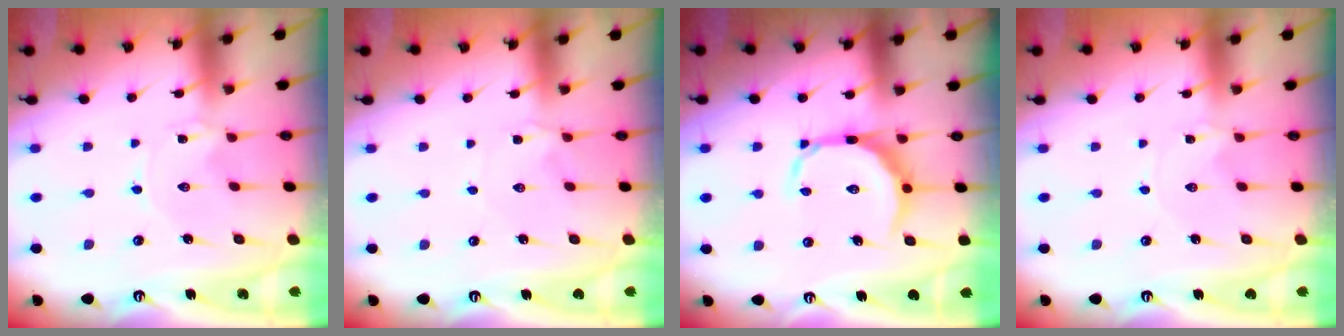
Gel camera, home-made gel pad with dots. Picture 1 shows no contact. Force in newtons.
{"total": 1.8, "press": 1.8, "slide": 0.4}
{"total": 11.4, "press": 11.4, "slide": 0.3}
{"total": 0.0}